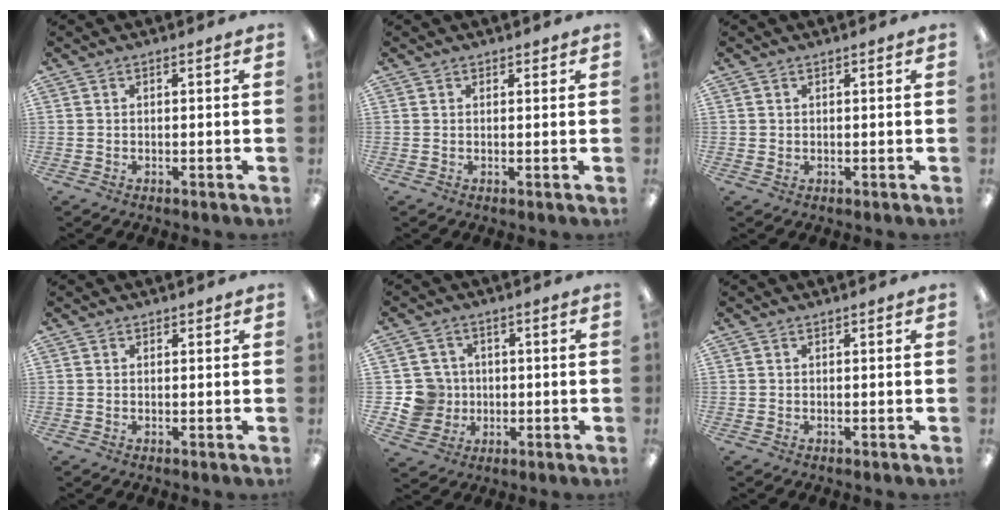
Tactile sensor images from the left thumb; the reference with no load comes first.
{"total": 1.0, "force": [0.8, 0.6, 0.0], "torque": [0.001, 0.001, 0.015]}
{"total": 0.8, "force": [0.5, 0.6, -0.1], "torque": [0.000, 0.002, 0.010]}
{"total": 0.7, "force": [0.6, 0.4, 0.0], "torque": [0.000, 0.001, 0.012]}
{"total": 8.3, "force": [0.1, 8.2, 1.6], "torque": [-0.056, 0.010, 0.010]}
{"total": 0.0}